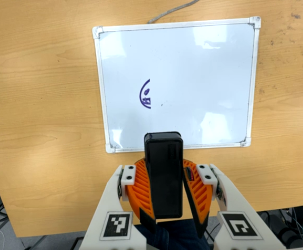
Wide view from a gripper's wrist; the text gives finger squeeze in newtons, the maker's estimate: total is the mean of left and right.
{"total": 11.0, "left": 10.4, "right": 11.6}